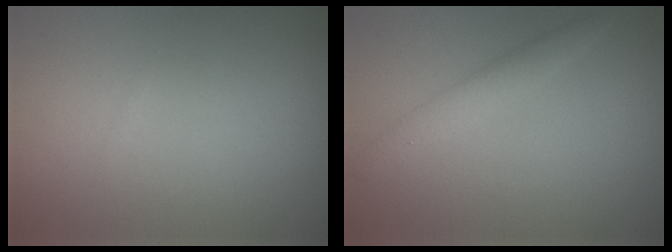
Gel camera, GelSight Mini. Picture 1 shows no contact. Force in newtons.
{"total": 2.2, "press": 2.2, "slide": 0.3}